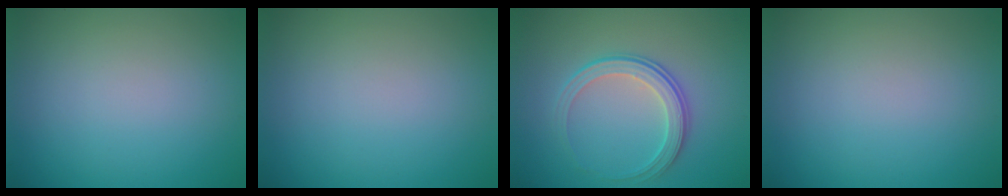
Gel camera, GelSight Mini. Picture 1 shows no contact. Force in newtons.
{"total": 0.0}
{"total": 3.4, "press": 2.8, "slide": 1.9}
{"total": 0.0}